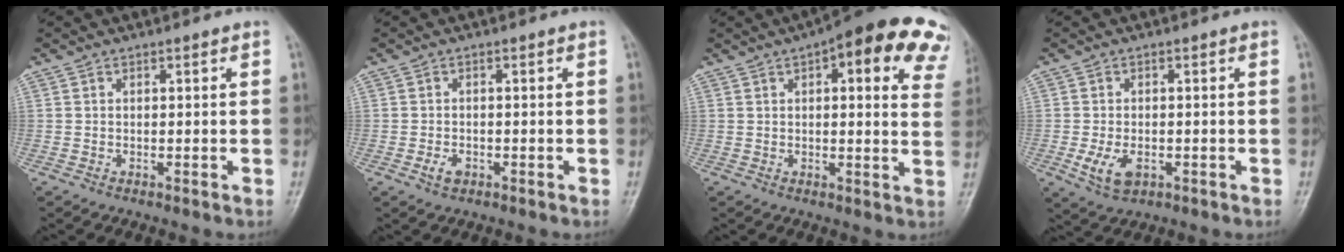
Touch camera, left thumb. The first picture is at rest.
{"total": 2.1, "force": [-0.9, 1.4, 1.2], "torque": [-0.020, 0.002, -0.014]}
{"total": 19.4, "force": [10.5, 6.8, 14.8], "torque": [-0.151, -0.006, 0.109]}
{"total": 5.1, "force": [-1.4, 3.1, 3.8], "torque": [-0.072, -0.006, -0.019]}